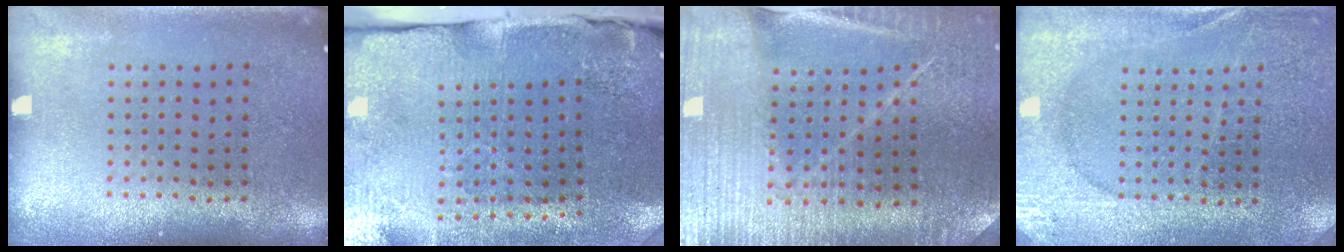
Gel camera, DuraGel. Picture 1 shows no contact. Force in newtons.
{"total": 4.9, "press": 3.9, "slide": 2.9}
{"total": 3.2, "press": 3.2, "slide": 0.3}
{"total": 2.7, "press": 2.7, "slide": 0.2}